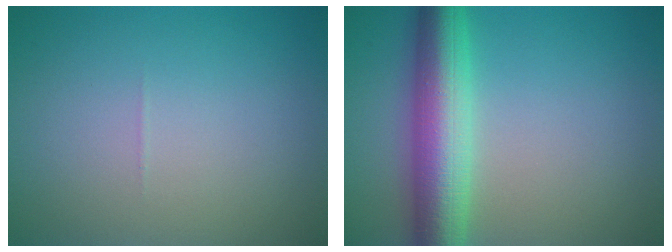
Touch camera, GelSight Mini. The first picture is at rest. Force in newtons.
{"total": 7.6, "press": 7.6, "slide": 0.2}